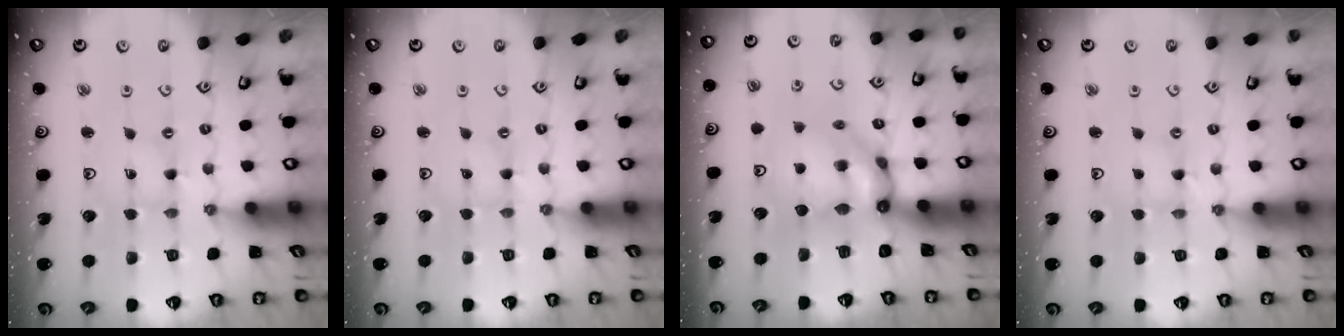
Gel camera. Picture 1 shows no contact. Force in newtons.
{"total": 0.0}
{"total": 10.9, "press": 10.9, "slide": 1.1}
{"total": 1.7, "press": 1.7, "slide": 0.2}